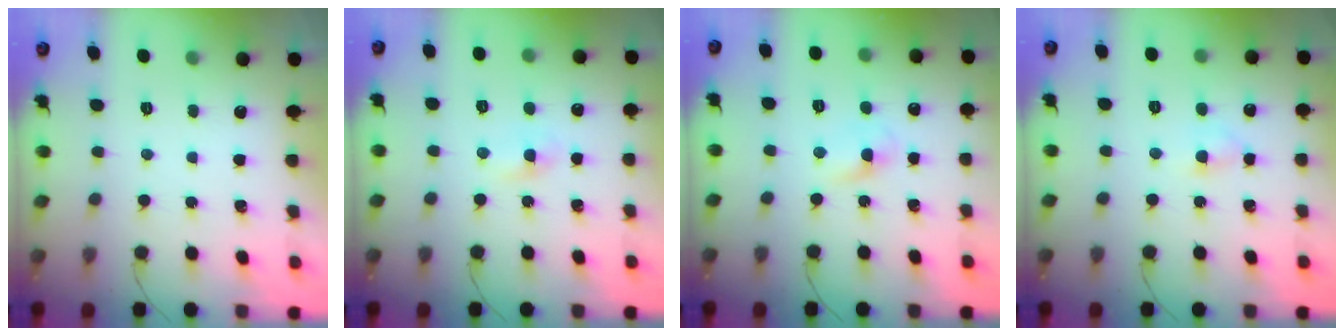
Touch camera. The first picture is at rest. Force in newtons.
{"total": 1.2, "press": 1.0, "slide": 0.7}
{"total": 2.4, "press": 2.2, "slide": 1.0}
{"total": 3.4, "press": 3.2, "slide": 1.2}